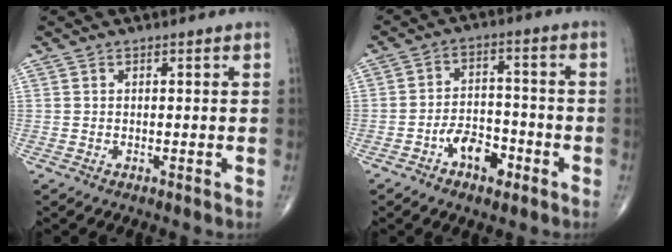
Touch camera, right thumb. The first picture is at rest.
{"total": 7.5, "force": [-3.8, 4.3, 4.8], "torque": [-0.057, 0.035, -0.064]}